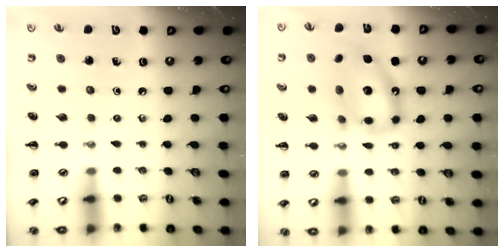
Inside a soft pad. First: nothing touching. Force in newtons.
{"total": 13.7, "press": 13.3, "slide": 3.4}